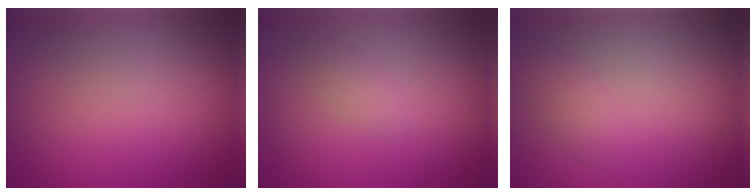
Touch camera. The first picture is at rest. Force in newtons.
{"total": 1.0, "press": 1.0, "slide": 0.1}
{"total": 1.4, "press": 1.4, "slide": 0.1}